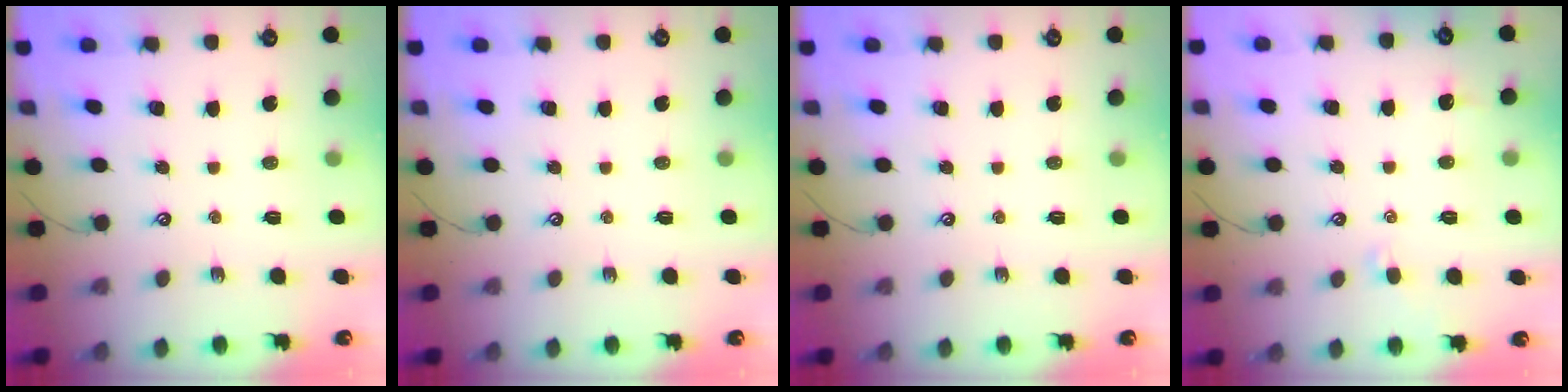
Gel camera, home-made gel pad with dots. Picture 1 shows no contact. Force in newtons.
{"total": 0.0}
{"total": 0.0}
{"total": 0.8, "press": 0.7, "slide": 0.4}